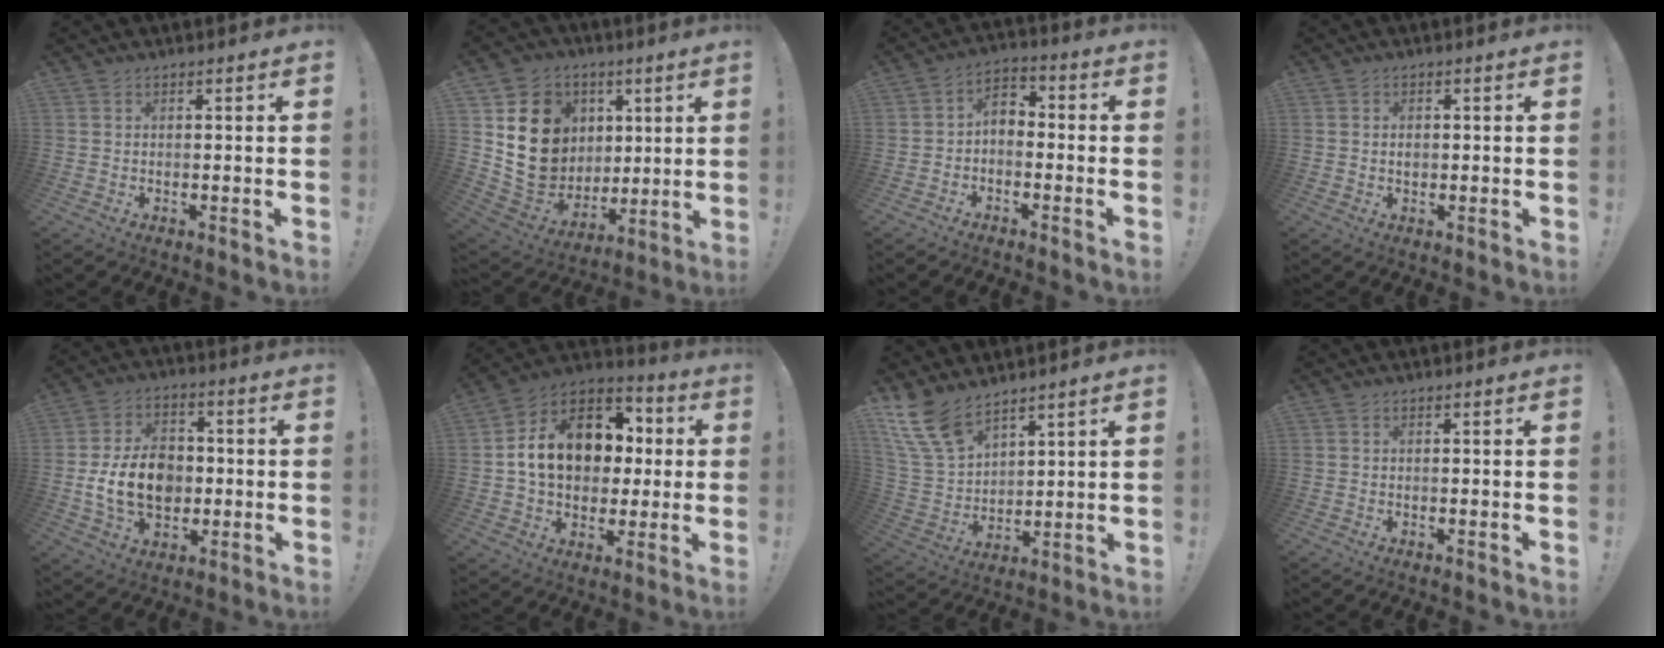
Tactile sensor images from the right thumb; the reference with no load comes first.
{"total": 19.5, "force": [4.9, 16.7, 8.8], "torque": [-0.132, -0.017, 0.125]}
{"total": 4.4, "force": [-2.2, 3.0, 2.3], "torque": [-0.049, 0.013, -0.039]}
{"total": 1.3, "force": [0.0, 1.1, 0.7], "torque": [0.002, -0.002, -0.004]}
{"total": 15.7, "force": [-1.3, 11.5, 10.7], "torque": [-0.201, 0.010, -0.024]}
{"total": 18.1, "force": [2.8, 13.8, 11.4], "torque": [-0.175, 0.012, 0.066]}
{"total": 12.8, "force": [9.7, 6.2, 5.6], "torque": [-0.134, -0.059, 0.189]}
{"total": 0.0}